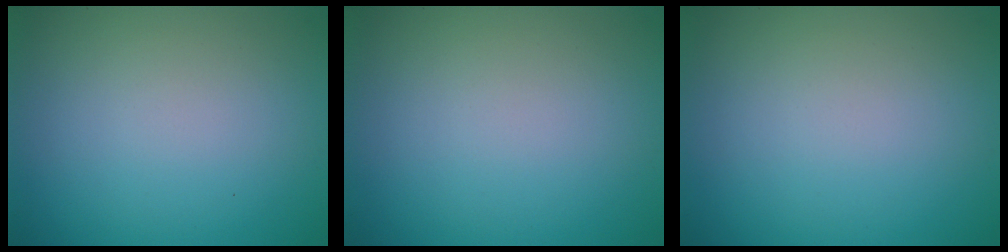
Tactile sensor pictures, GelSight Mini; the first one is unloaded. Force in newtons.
{"total": 0.0}
{"total": 0.0}